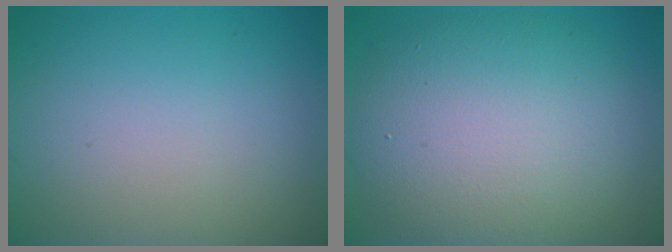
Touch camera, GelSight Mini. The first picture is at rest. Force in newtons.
{"total": 9.8, "press": 9.8, "slide": 0.4}